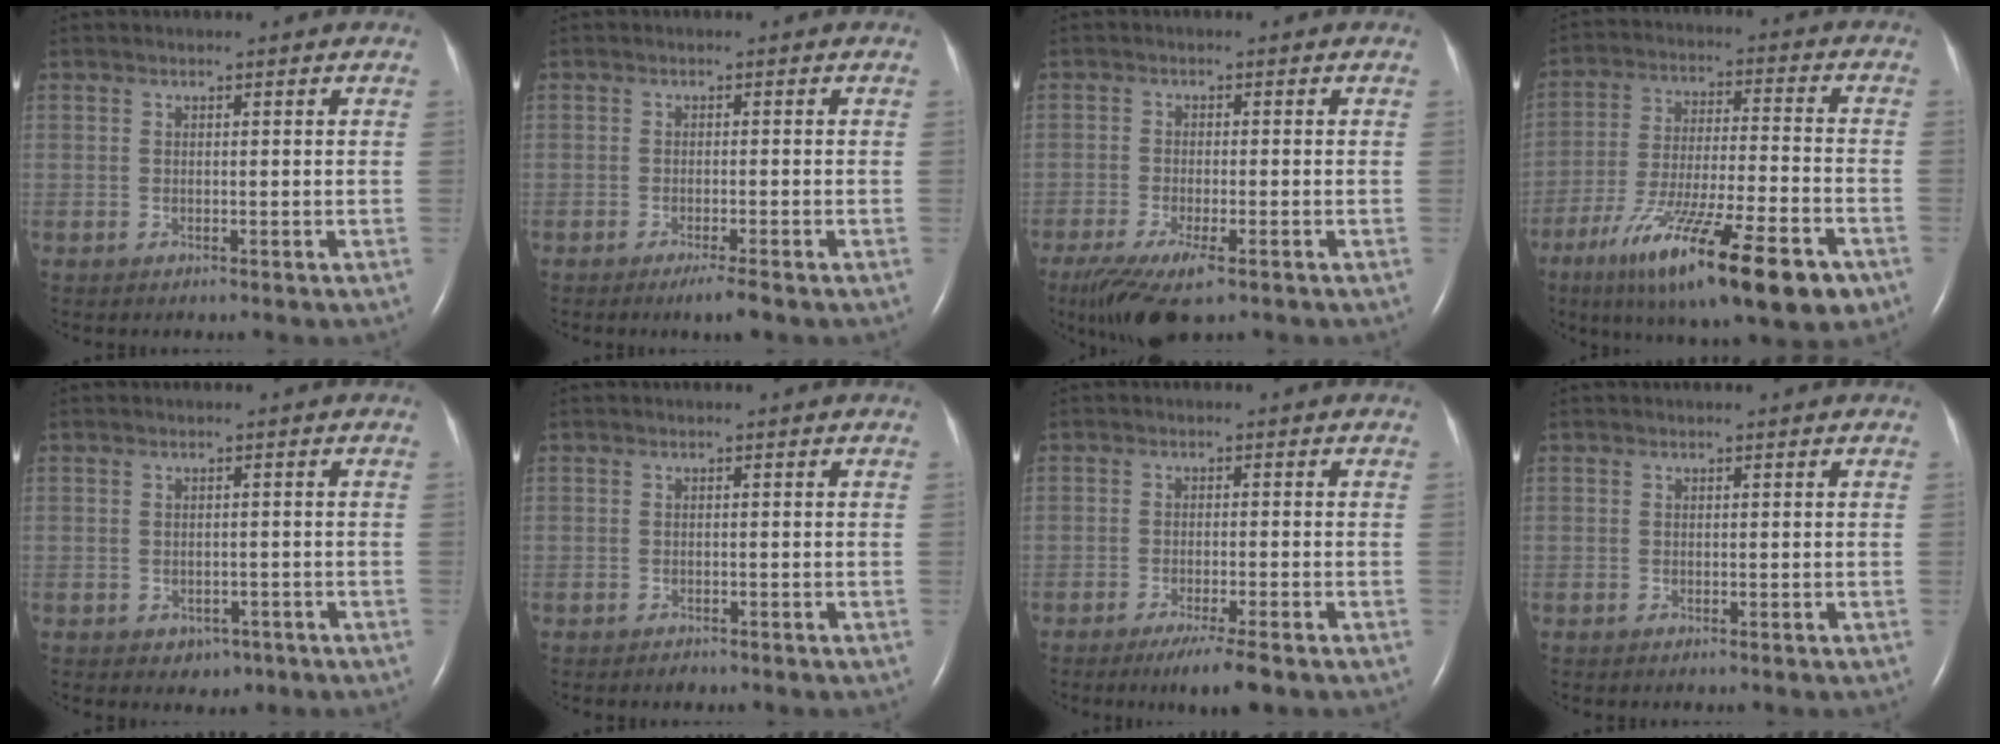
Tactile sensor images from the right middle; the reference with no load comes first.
{"total": 2.6, "force": [-1.8, -0.2, 1.9], "torque": [-0.034, -0.008, -0.029]}
{"total": 8.2, "force": [-5.1, 1.9, 6.1], "torque": [-0.110, -0.022, -0.084]}
{"total": 21.1, "force": [-12.0, 3.3, 17.0], "torque": [-0.249, -0.037, -0.195]}
{"total": 2.5, "force": [-1.2, 1.9, 1.0], "torque": [-0.010, 0.004, -0.006]}
{"total": 0.7, "force": [-0.6, 0.3, 0.1], "torque": [-0.005, -0.001, -0.007]}
{"total": 5.2, "force": [-3.6, 0.0, 3.8], "torque": [-0.063, -0.014, -0.058]}
{"total": 0.0}